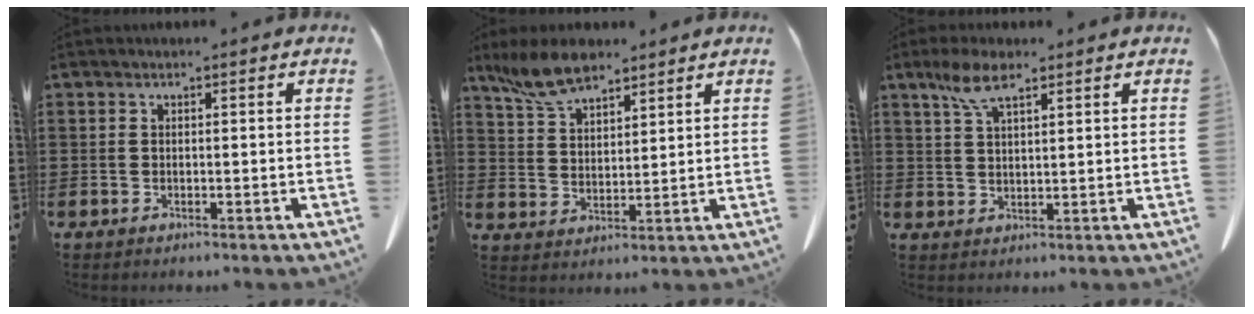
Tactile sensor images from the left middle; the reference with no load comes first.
{"total": 7.7, "force": [6.2, 2.7, 3.8], "torque": [-0.093, -0.006, 0.118]}
{"total": 5.6, "force": [3.4, 1.8, 4.2], "torque": [-0.091, 0.004, 0.061]}